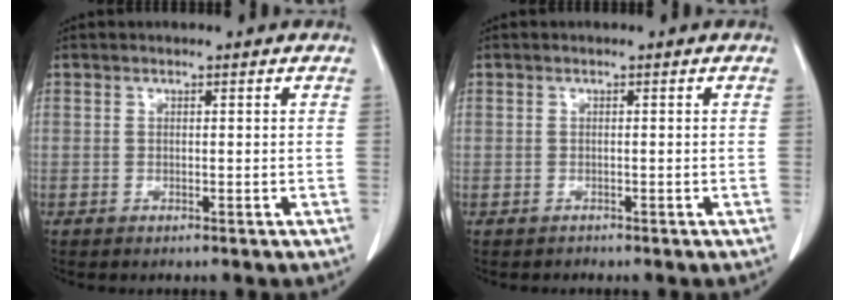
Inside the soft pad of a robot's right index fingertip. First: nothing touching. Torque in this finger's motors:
{"motor_torque": [-1.60, 0.02, -1.06, -0.21]}